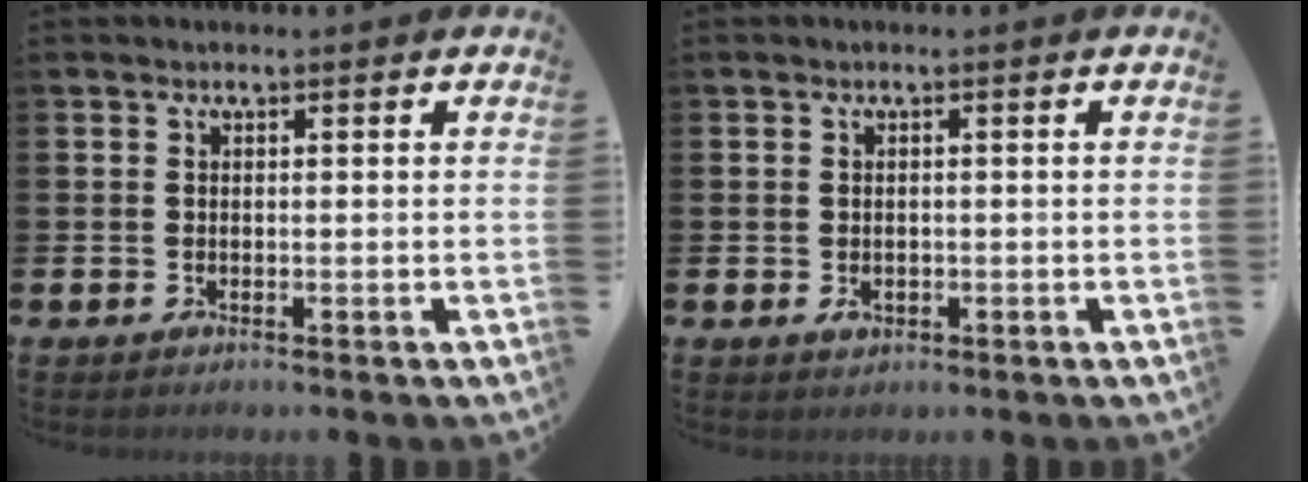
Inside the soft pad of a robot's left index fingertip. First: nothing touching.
{"total": 1.5, "force": [-0.2, 1.0, 1.1], "torque": [-0.014, 0.001, -0.007]}